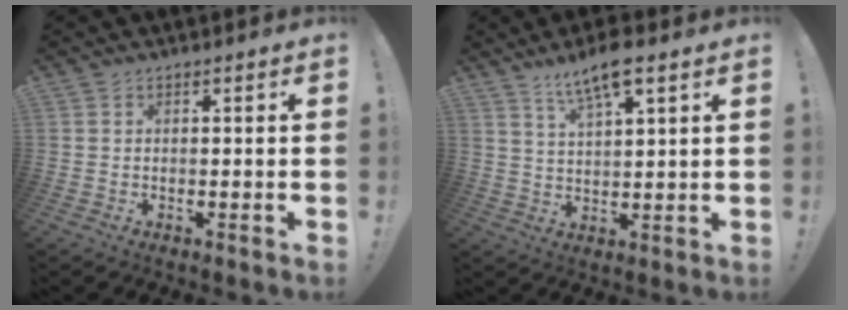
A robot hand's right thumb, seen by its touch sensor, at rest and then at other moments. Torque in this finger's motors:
{"motor_torque": [-0.01, 0.15, 0.19, -0.03, 0.01]}